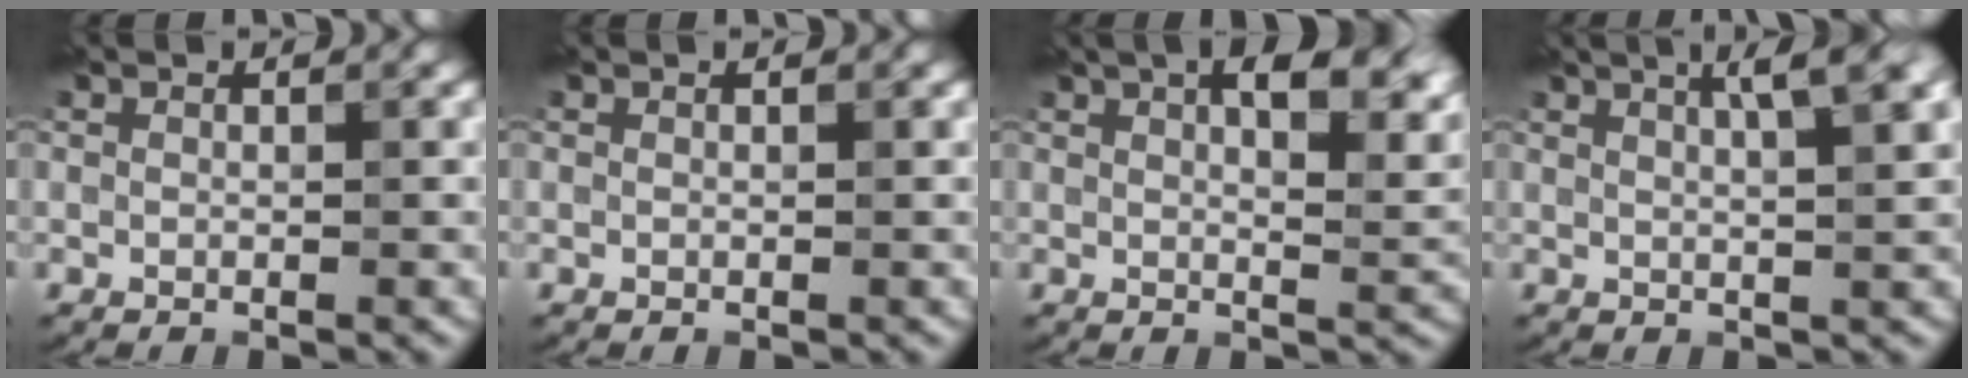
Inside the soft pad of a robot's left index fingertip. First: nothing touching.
{"total": 0.0}
{"total": 10.0, "force": [5.0, 4.1, 7.6], "torque": [-0.078, 0.020, 0.063]}
{"total": 5.6, "force": [2.9, 1.5, 4.5], "torque": [-0.041, 0.024, 0.020]}